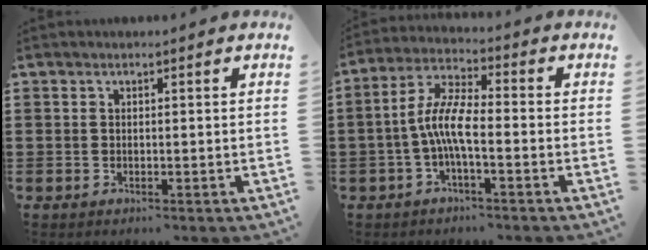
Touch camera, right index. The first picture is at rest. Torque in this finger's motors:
{"motor_torque": [1.31, -0.44, 0.62, 0.21]}